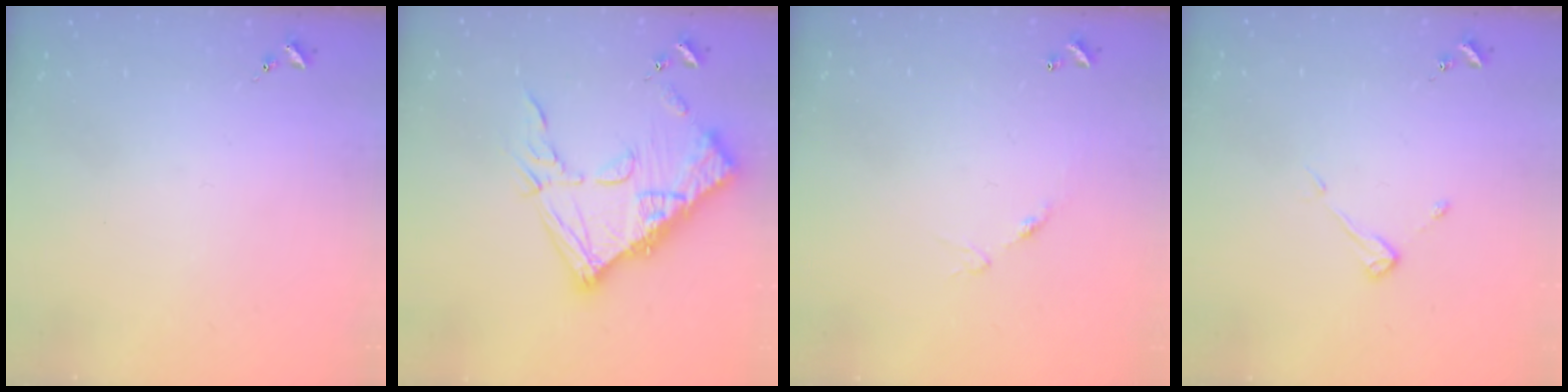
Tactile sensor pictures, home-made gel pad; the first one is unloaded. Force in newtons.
{"total": 18.9, "press": 18.8, "slide": 1.9}
{"total": 6.1, "press": 6.1, "slide": 0.6}
{"total": 3.9, "press": 3.9, "slide": 0.3}